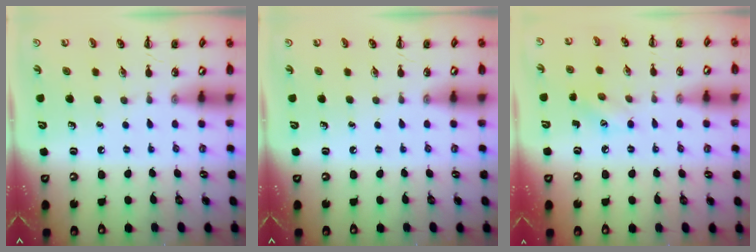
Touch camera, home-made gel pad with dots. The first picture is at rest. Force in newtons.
{"total": 0.0}
{"total": 5.8, "press": 5.7, "slide": 1.3}